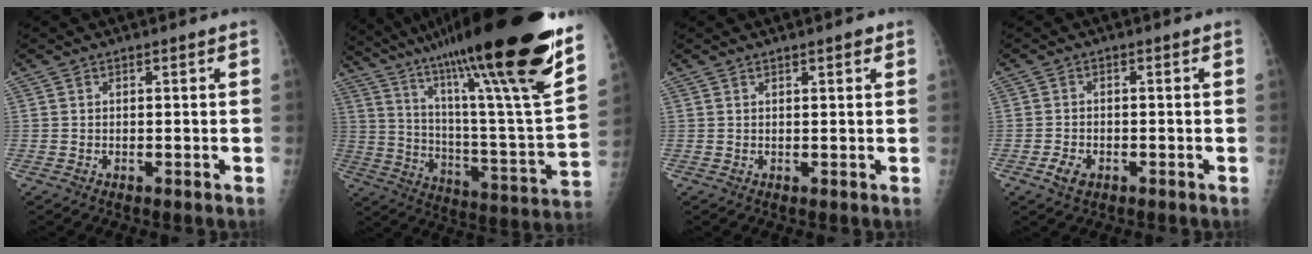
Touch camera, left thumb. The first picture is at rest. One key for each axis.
{"total": 34.9, "fx": 24.1, "fy": 3.2, "fz": 25.0, "tx": -0.362, "ty": -0.096, "tz": 0.378}
{"total": 1.5, "fx": 1.0, "fy": 0.4, "fz": 1.1, "tx": -0.012, "ty": -0.002, "tz": 0.013}
{"total": 3.0, "fx": -1.4, "fy": 2.0, "fz": 1.7, "tx": -0.029, "ty": 0.001, "tz": -0.023}